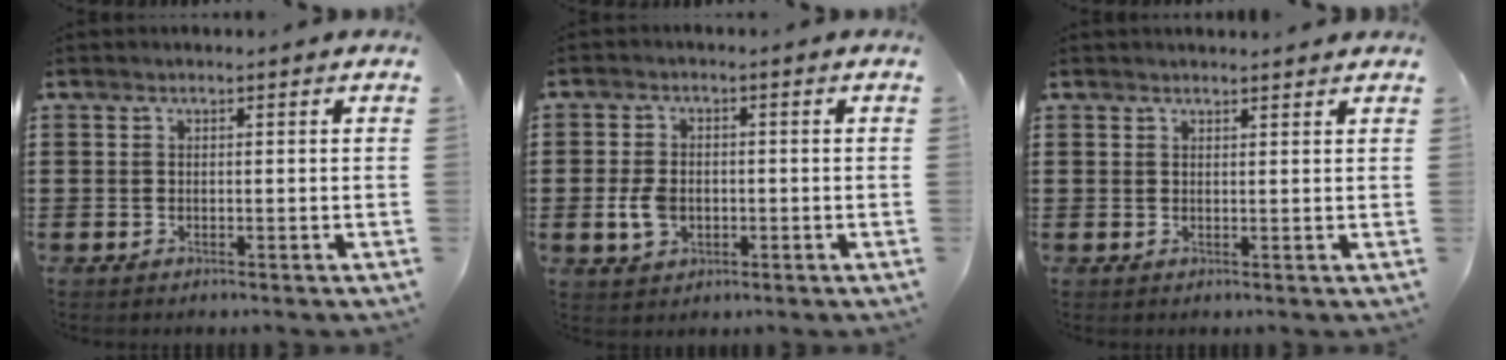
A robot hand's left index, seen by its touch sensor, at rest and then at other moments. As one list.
[{"total": 4.4, "force": [-0.8, 3.0, 3.1], "torque": [-0.081, 0.000, -0.019]}, {"total": 1.1, "force": [1.1, 0.1, 0.1], "torque": [-0.005, 0.000, 0.022]}]